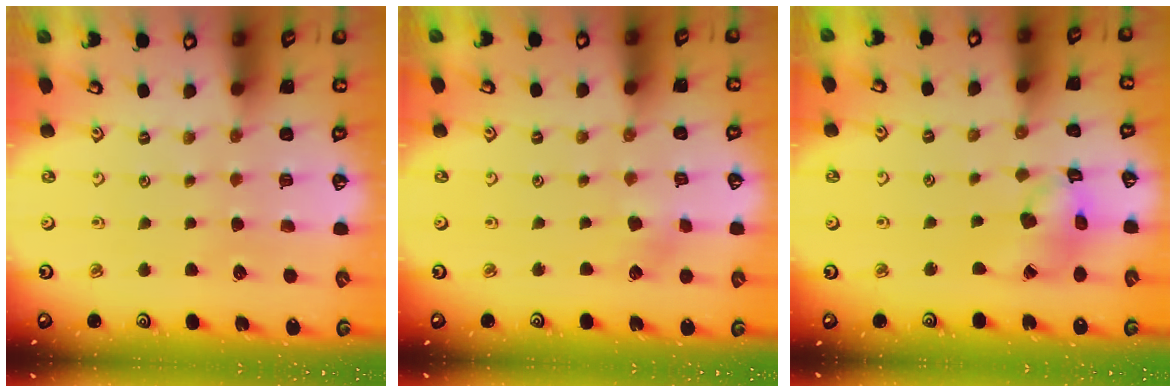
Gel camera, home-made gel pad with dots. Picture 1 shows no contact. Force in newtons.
{"total": 2.4, "press": 2.3, "slide": 0.4}
{"total": 11.4, "press": 11.3, "slide": 1.4}